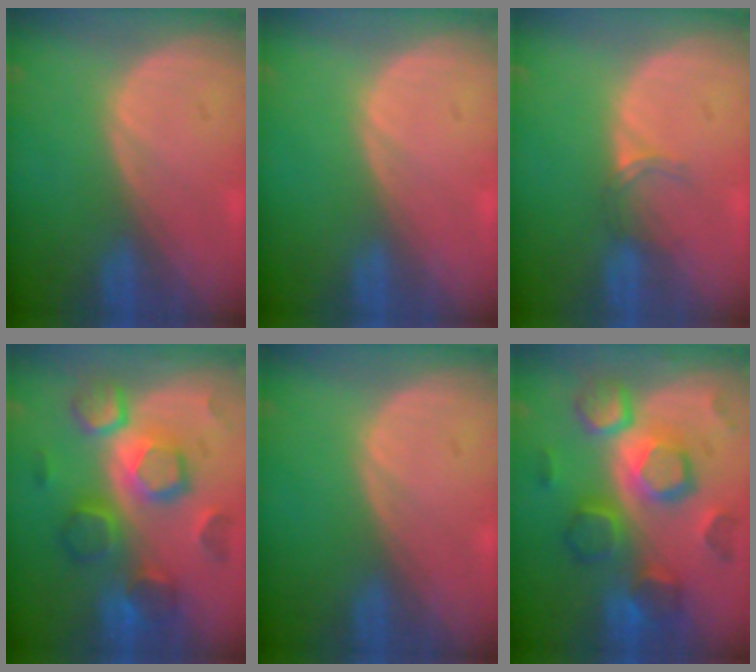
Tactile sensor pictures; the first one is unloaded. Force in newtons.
{"total": 0.0}
{"total": 2.2, "press": 1.7, "slide": 1.3}
{"total": 10.4, "press": 10.4, "slide": 0.8}
{"total": 0.0}
{"total": 11.2, "press": 11.2, "slide": 0.9}